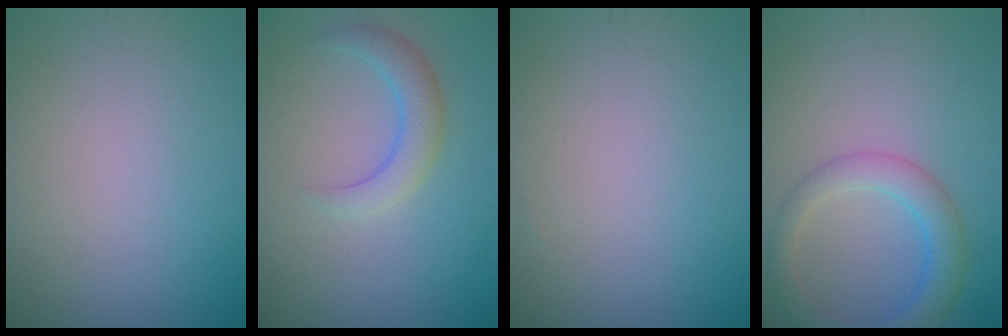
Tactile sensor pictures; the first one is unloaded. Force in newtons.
{"total": 2.9, "press": 2.9, "slide": 0.2}
{"total": 0.0}
{"total": 4.1, "press": 4.1, "slide": 0.1}